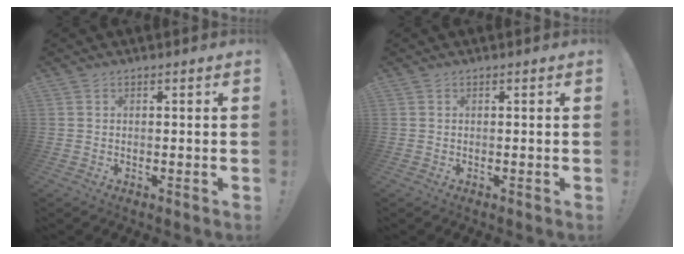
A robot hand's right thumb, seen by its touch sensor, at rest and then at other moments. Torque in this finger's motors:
{"motor_torque": [0.00, 0.00, 0.00, 0.00, 0.00]}